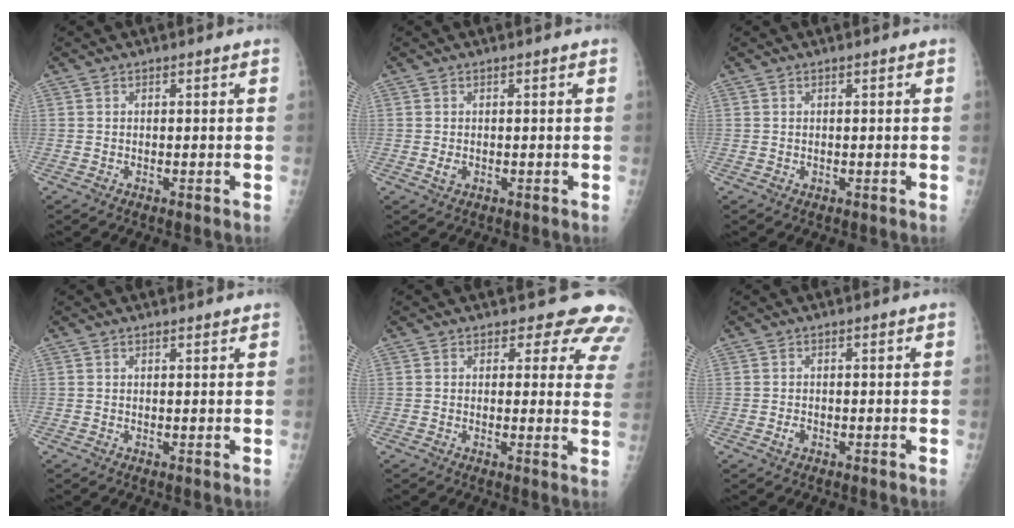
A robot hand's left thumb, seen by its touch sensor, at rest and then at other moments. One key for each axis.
{"total": 1.4, "fx": -0.1, "fy": 0.9, "fz": 1.0, "tx": -0.015, "ty": -0.002, "tz": -0.001}
{"total": 0.0}
{"total": 1.0, "fx": 0.9, "fy": 0.2, "fz": 0.4, "tx": -0.004, "ty": -0.003, "tz": 0.012}
{"total": 10.3, "fx": 8.8, "fy": 4.5, "fz": 2.8, "tx": 0.025, "ty": -0.046, "tz": 0.068}
{"total": 1.1, "fx": -0.4, "fy": 0.8, "fz": 0.7, "tx": -0.014, "ty": 0.003, "tz": -0.008}